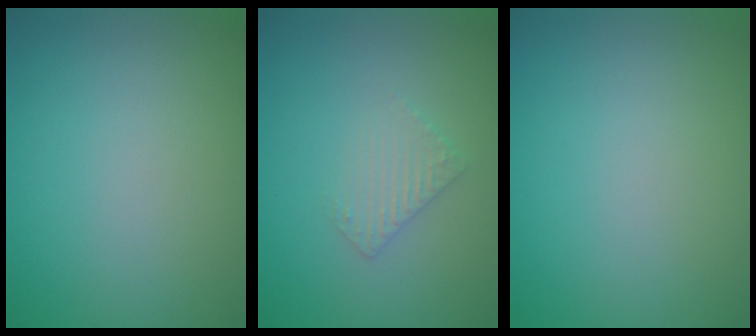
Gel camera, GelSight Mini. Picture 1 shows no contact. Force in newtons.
{"total": 1.6, "press": 1.6, "slide": 0.4}
{"total": 0.0}